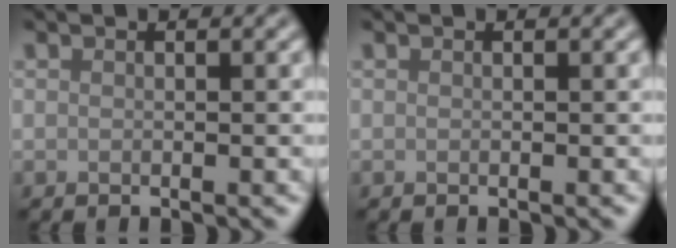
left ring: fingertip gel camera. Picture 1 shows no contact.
{"total": 0.0}